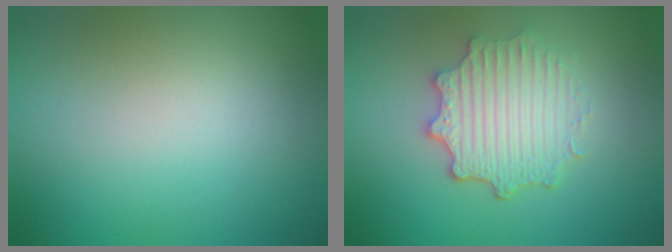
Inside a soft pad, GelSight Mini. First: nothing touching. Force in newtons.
{"total": 4.6, "press": 3.6, "slide": 2.8}